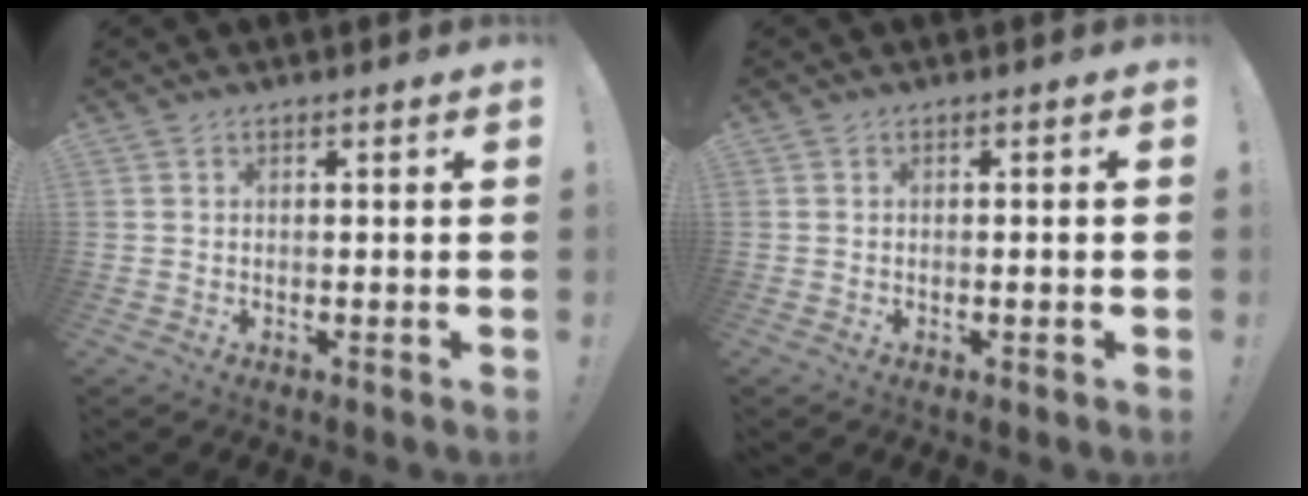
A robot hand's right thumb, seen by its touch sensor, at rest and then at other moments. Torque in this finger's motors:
{"motor_torque": [-0.06, -0.30, -0.01, 0.08, -0.01]}